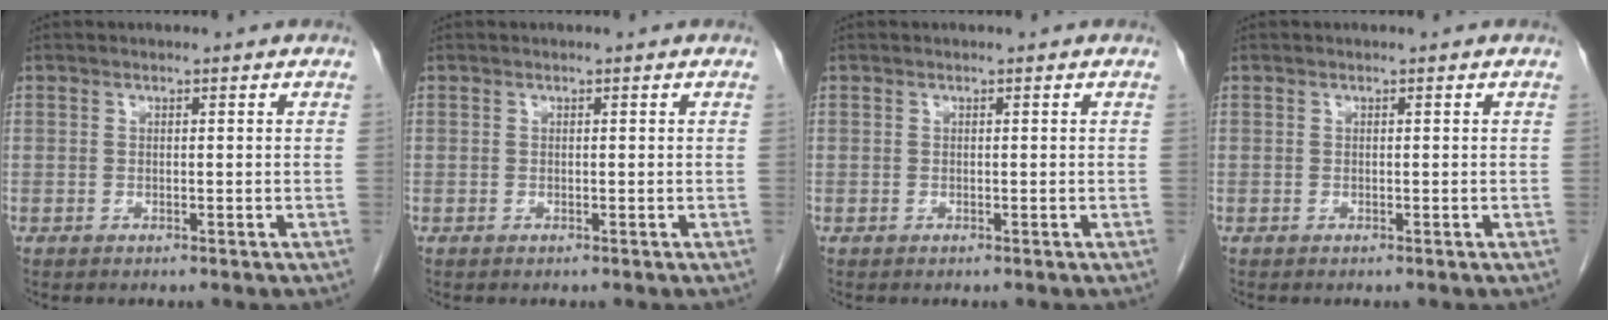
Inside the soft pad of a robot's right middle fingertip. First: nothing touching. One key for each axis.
{"total": 0.0}
{"total": 0.0}
{"total": 0.0}